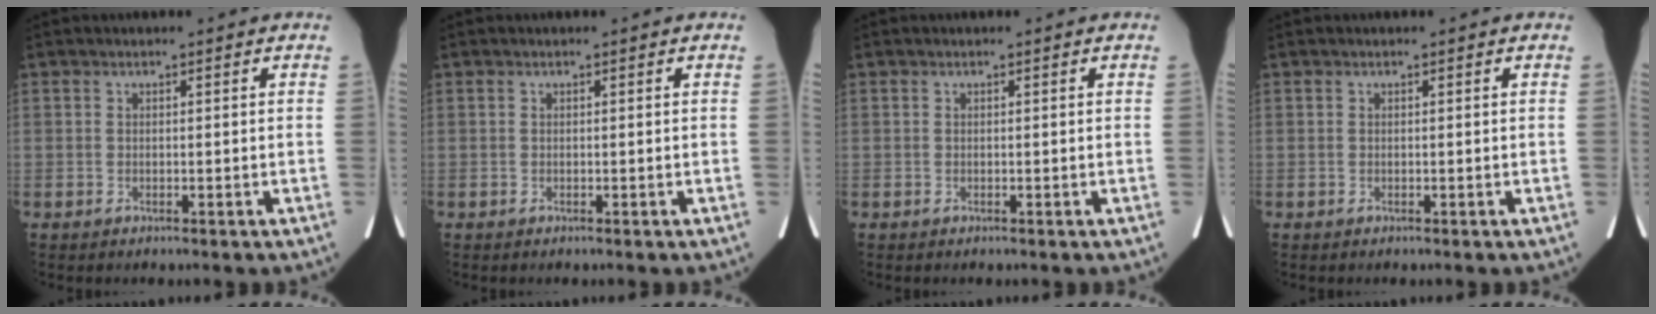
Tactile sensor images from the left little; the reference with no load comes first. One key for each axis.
{"total": 0.0}
{"total": 0.0}
{"total": 0.0}